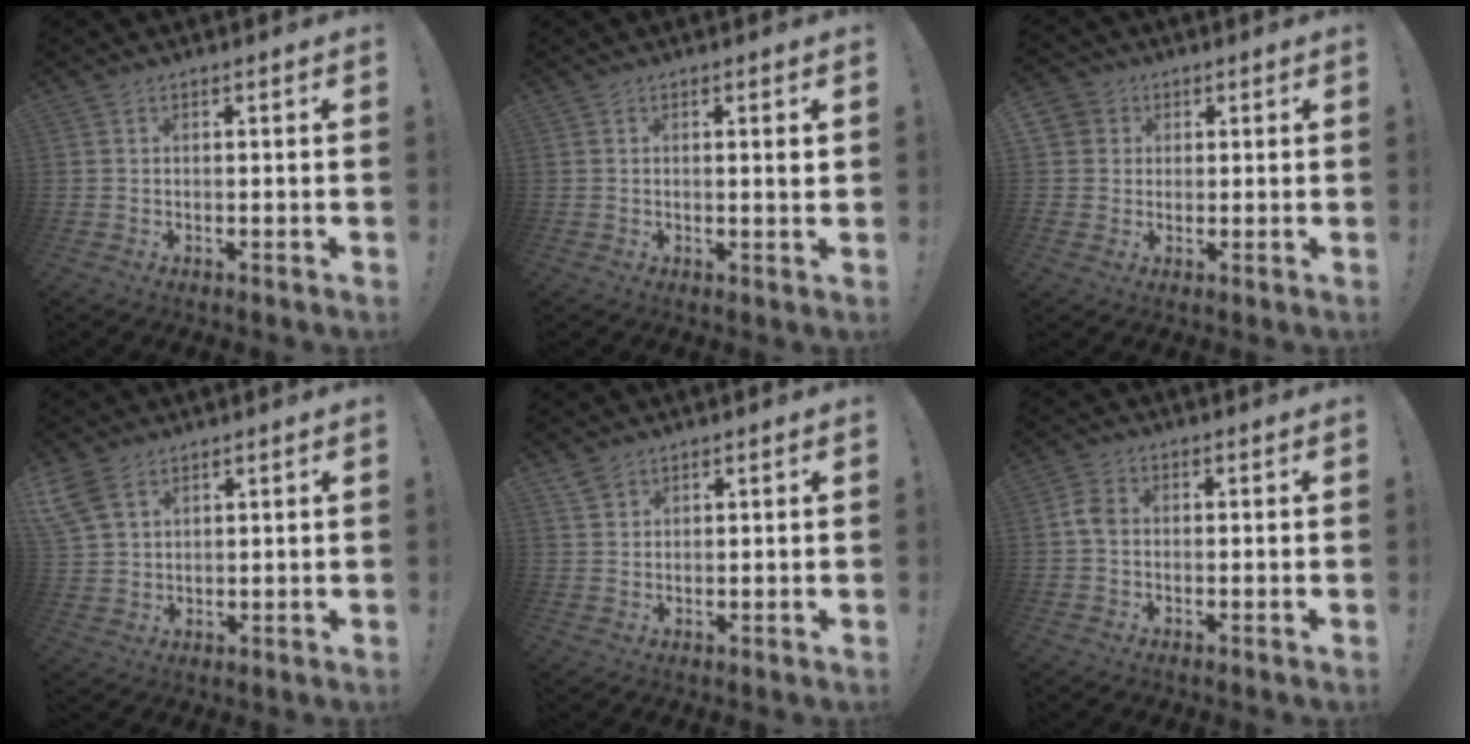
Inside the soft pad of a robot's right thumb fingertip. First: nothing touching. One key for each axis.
{"total": 1.9, "fx": 0.9, "fy": -0.1, "fz": 1.7, "tx": -0.018, "ty": -0.006, "tz": 0.010}
{"total": 4.7, "fx": 1.3, "fy": 4.4, "fz": 1.1, "tx": -0.020, "ty": -0.003, "tz": 0.026}
{"total": 7.7, "fx": 4.3, "fy": 4.9, "fz": 4.0, "tx": -0.086, "ty": -0.013, "tz": 0.086}
{"total": 2.6, "fx": 2.1, "fy": 1.2, "fz": 0.7, "tx": -0.001, "ty": -0.017, "tz": 0.039}
{"total": 4.4, "fx": -0.3, "fy": 3.1, "fz": 3.1, "tx": -0.056, "ty": 0.009, "tz": -0.004}